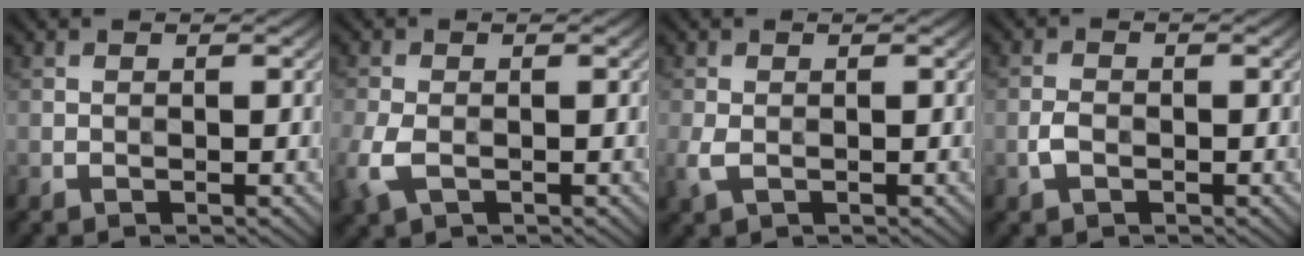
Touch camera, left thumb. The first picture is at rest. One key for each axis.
{"total": 4.3, "fx": -1.5, "fy": 2.6, "fz": 3.1, "tx": -0.091, "ty": -0.008, "tz": -0.033}
{"total": 2.3, "fx": -0.6, "fy": 1.4, "fz": 1.7, "tx": -0.053, "ty": -0.008, "tz": -0.011}
{"total": 2.0, "fx": -0.8, "fy": 1.3, "fz": 1.3, "tx": -0.030, "ty": 0.001, "tz": -0.019}